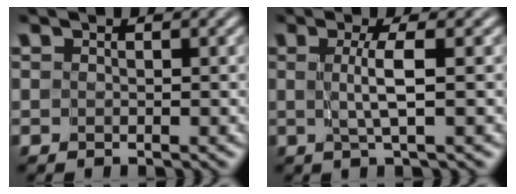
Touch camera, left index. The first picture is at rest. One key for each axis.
{"total": 2.7, "fx": 0.0, "fy": 0.2, "fz": 2.7, "tx": -0.050, "ty": -0.003, "tz": -0.001}